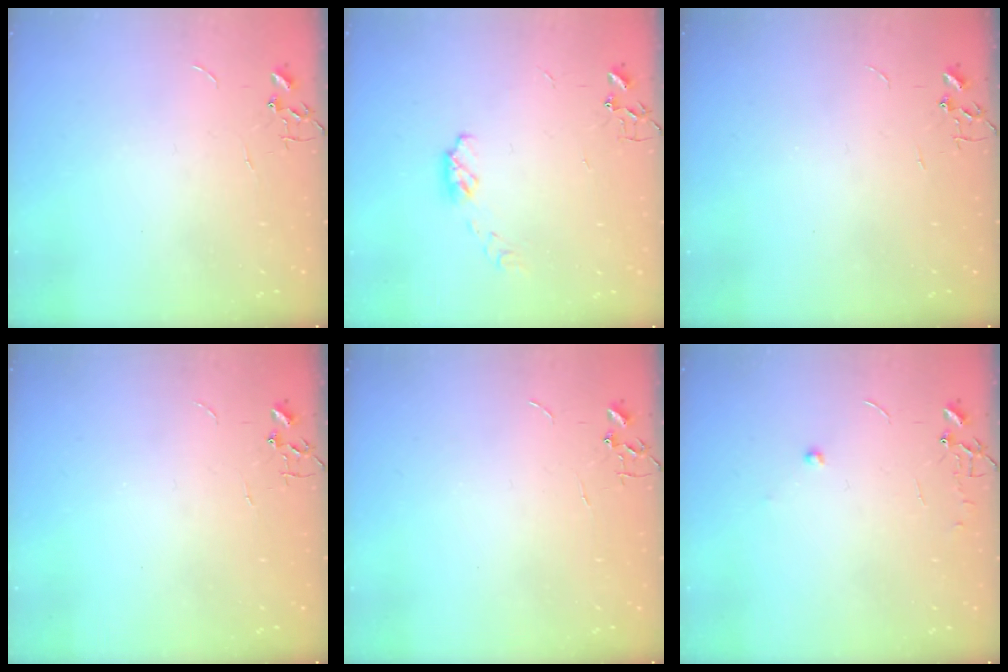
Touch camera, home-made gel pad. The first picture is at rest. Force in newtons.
{"total": 5.0, "press": 4.9, "slide": 0.7}
{"total": 0.0}
{"total": 0.0}
{"total": 0.0}
{"total": 5.5, "press": 5.5, "slide": 0.5}